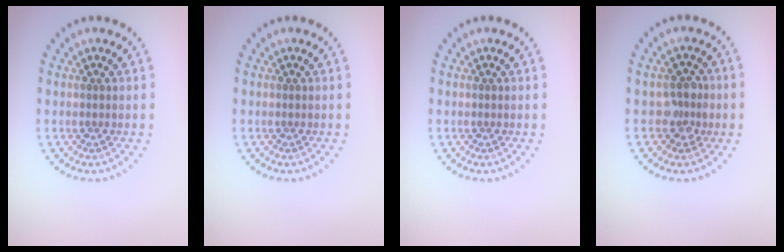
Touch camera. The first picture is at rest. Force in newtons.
{"total": 0.0}
{"total": 0.0}
{"total": 2.4, "press": 2.2, "slide": 0.8}